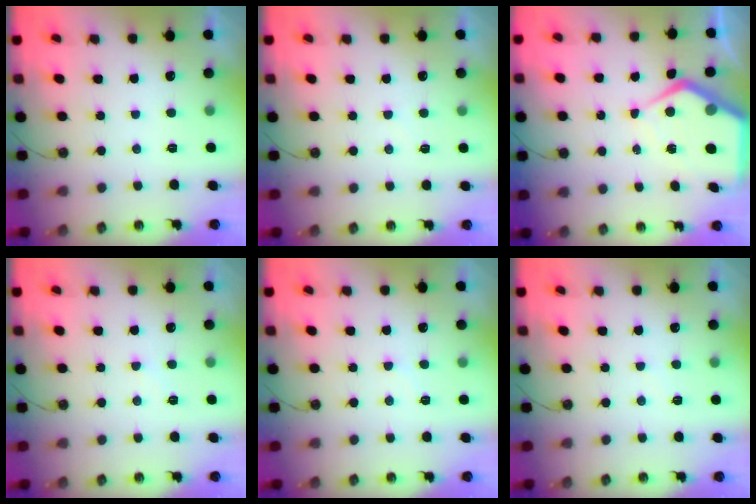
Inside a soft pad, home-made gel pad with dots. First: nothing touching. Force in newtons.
{"total": 4.2, "press": 4.2, "slide": 0.4}
{"total": 9.7, "press": 9.7, "slide": 0.9}
{"total": 7.6, "press": 7.6, "slide": 0.8}
{"total": 6.5, "press": 6.4, "slide": 0.7}
{"total": 2.5, "press": 2.5, "slide": 0.3}